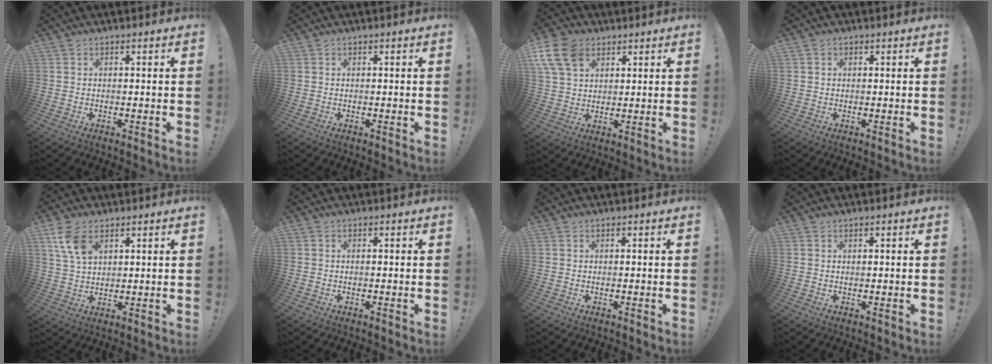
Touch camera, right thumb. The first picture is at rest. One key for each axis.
{"total": 0.0}
{"total": 12.0, "fx": 5.7, "fy": 8.1, "fz": 6.8, "tx": -0.139, "ty": -0.022, "tz": 0.110}
{"total": 0.7, "fx": 0.2, "fy": 0.6, "fz": 0.3, "tx": -0.001, "ty": 0.002, "tz": 0.003}
{"total": 8.5, "fx": 4.3, "fy": 4.8, "fz": 5.5, "tx": -0.104, "ty": -0.014, "tz": 0.084}
{"total": 0.6, "fx": -0.4, "fy": -0.1, "fz": 0.4, "tx": -0.010, "ty": 0.000, "tz": -0.006}
{"total": 0.0}
{"total": 0.6, "fx": 0.5, "fy": 0.2, "fz": -0.2, "tx": 0.001, "ty": 0.002, "tz": 0.011}